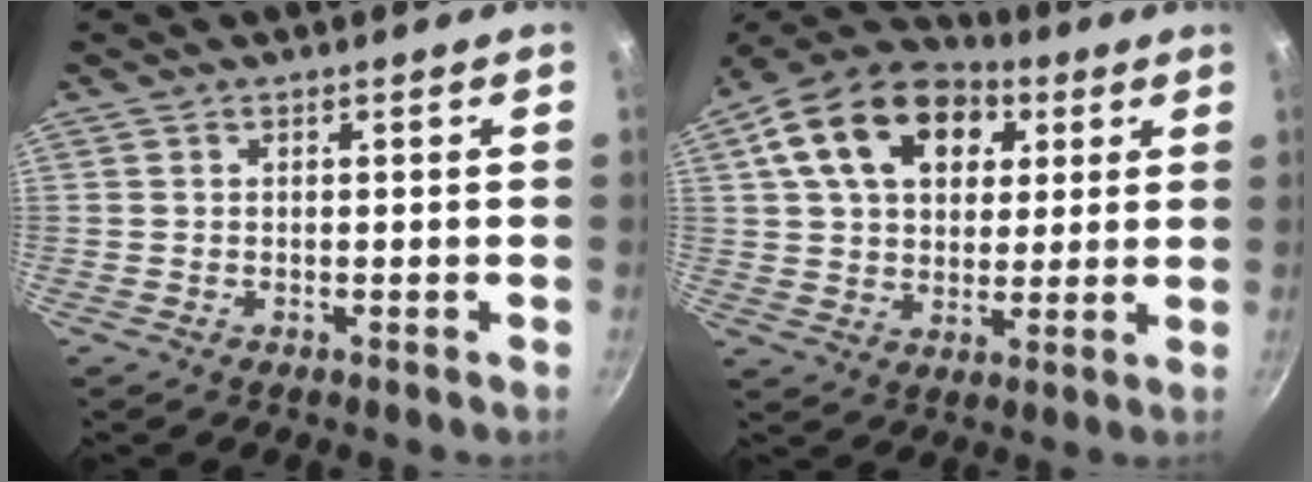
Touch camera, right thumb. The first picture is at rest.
{"total": 19.8, "force": [7.0, 13.7, 12.5], "torque": [-0.199, 0.011, 0.108]}